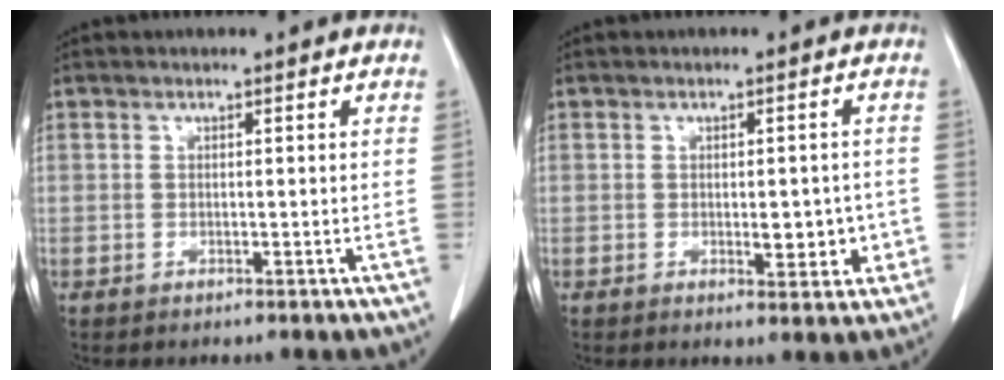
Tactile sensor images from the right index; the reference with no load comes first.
{"total": 4.5, "force": [-0.9, 2.0, 4.0], "torque": [-0.047, -0.002, -0.006]}